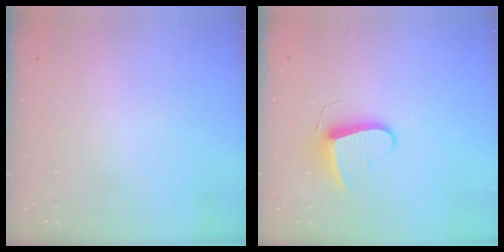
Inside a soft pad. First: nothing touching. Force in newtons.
{"total": 8.9, "press": 8.9, "slide": 0.7}